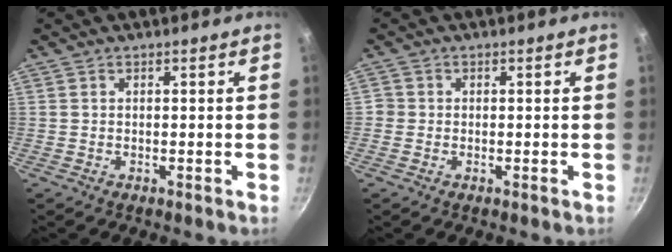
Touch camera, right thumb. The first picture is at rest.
{"total": 1.1, "force": [-0.4, 1.0, 0.2], "torque": [-0.003, 0.001, -0.010]}